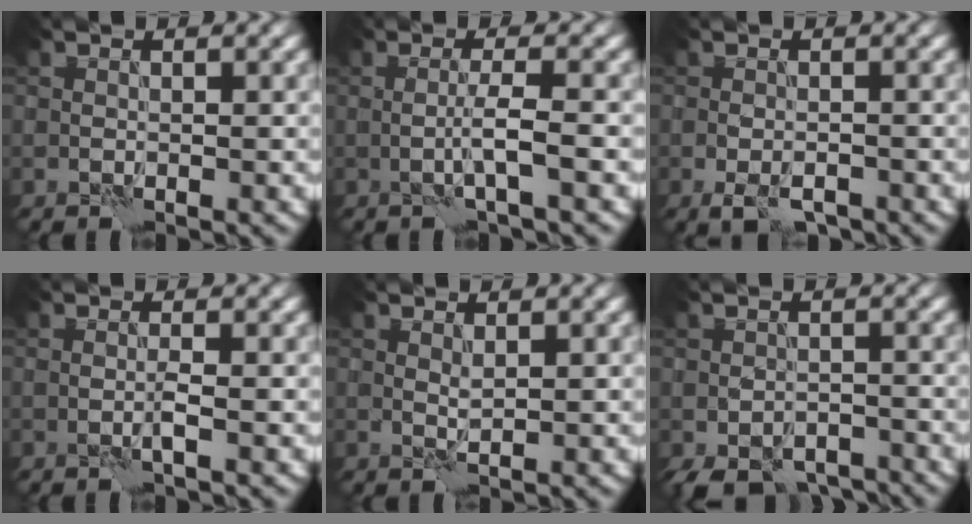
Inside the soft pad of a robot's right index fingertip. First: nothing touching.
{"total": 2.4, "force": [-0.8, 0.0, 2.3], "torque": [-0.044, 0.007, -0.021]}
{"total": 3.3, "force": [-2.0, 1.4, 2.2], "torque": [-0.039, -0.006, -0.033]}
{"total": 0.8, "force": [-0.2, -0.3, 0.7], "torque": [-0.014, 0.003, -0.007]}
{"total": 0.8, "force": [0.4, 0.2, 0.6], "torque": [-0.016, -0.001, 0.007]}
{"total": 6.8, "force": [-5.6, 2.9, 2.5], "torque": [-0.030, -0.014, -0.082]}